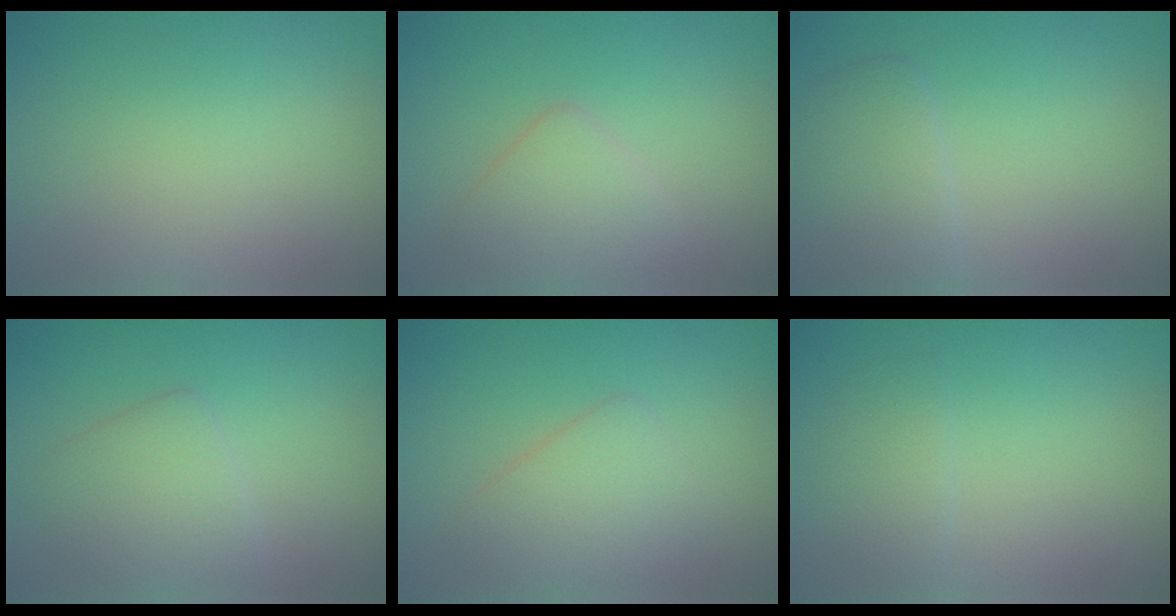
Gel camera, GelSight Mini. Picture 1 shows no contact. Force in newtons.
{"total": 3.0, "press": 3.0, "slide": 0.1}
{"total": 2.9, "press": 2.9, "slide": 0.1}
{"total": 3.0, "press": 3.0, "slide": 0.1}
{"total": 2.9, "press": 2.9, "slide": 0.0}
{"total": 1.5, "press": 1.5, "slide": 0.1}